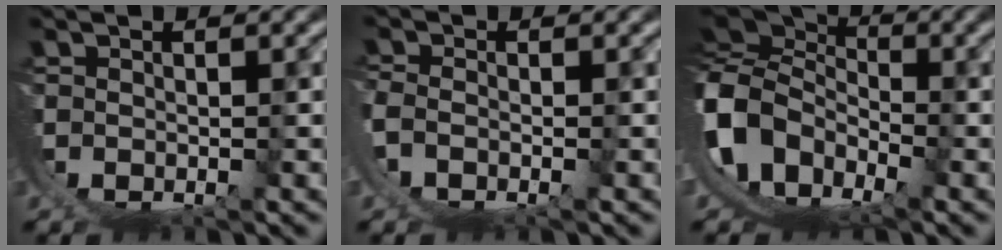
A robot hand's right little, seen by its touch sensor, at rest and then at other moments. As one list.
[{"total": 1.3, "force": [-0.6, 0.2, 1.1], "torque": [-0.028, -0.006, -0.008]}, {"total": 13.9, "force": [-2.3, 11.5, 7.5], "torque": [-0.199, -0.048, -0.039]}]